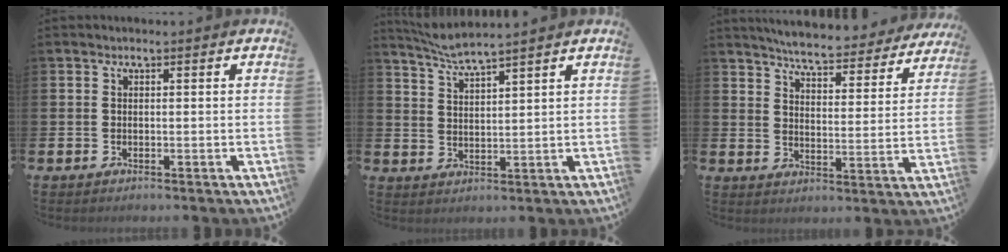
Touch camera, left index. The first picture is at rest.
{"total": 4.5, "force": [4.3, -0.3, 1.0], "torque": [-0.034, -0.019, 0.076]}
{"total": 5.9, "force": [5.7, 0.5, 1.4], "torque": [-0.035, -0.047, 0.090]}